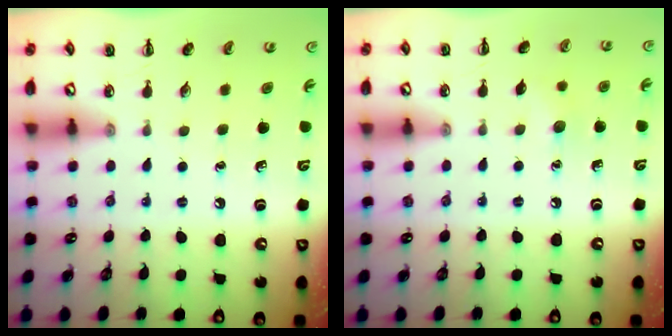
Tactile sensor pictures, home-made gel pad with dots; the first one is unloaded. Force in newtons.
{"total": 5.6, "press": 5.4, "slide": 1.6}